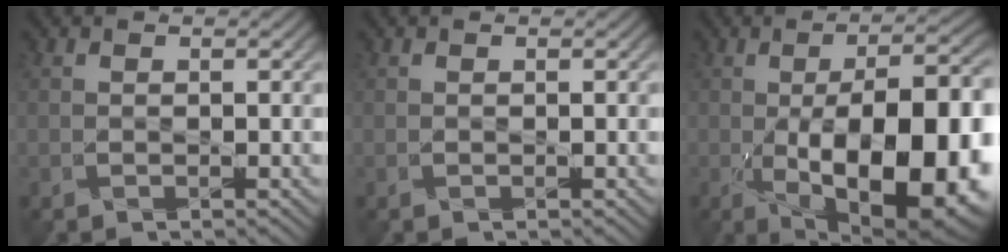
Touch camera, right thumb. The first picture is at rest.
{"total": 0.0}
{"total": 18.0, "force": [-5.1, 8.1, 15.3], "torque": [-0.216, -0.019, -0.068]}